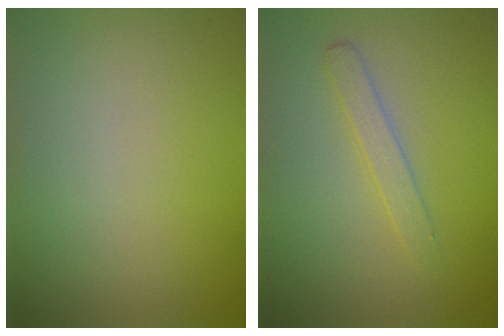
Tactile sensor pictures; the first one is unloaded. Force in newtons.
{"total": 1.6, "press": 1.6, "slide": 0.0}